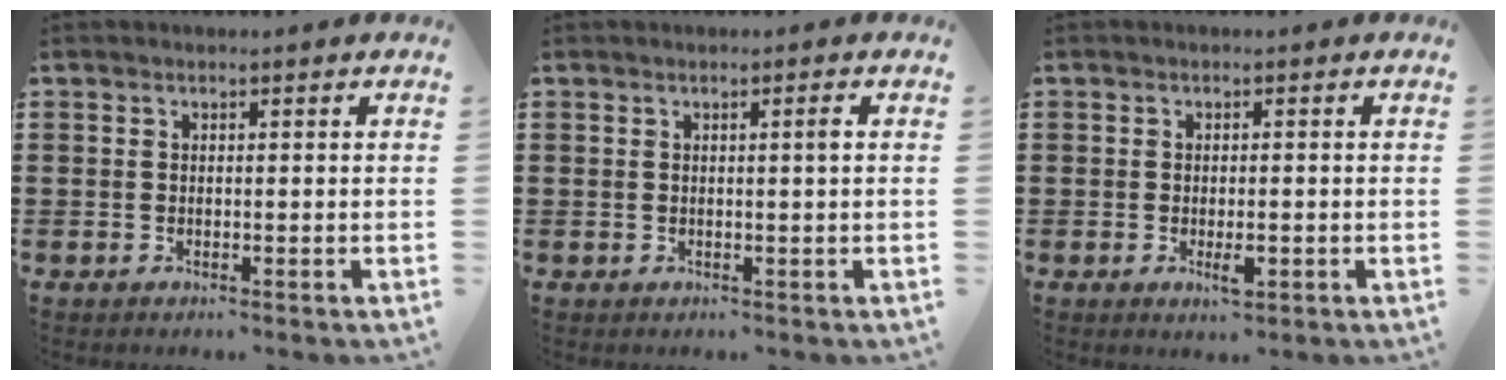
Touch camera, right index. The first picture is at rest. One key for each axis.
{"total": 1.2, "fx": 0.3, "fy": -0.1, "fz": 1.2, "tx": -0.020, "ty": -0.001, "tz": 0.004}
{"total": 2.2, "fx": -0.7, "fy": 0.7, "fz": 2.0, "tx": -0.035, "ty": 0.000, "tz": -0.011}